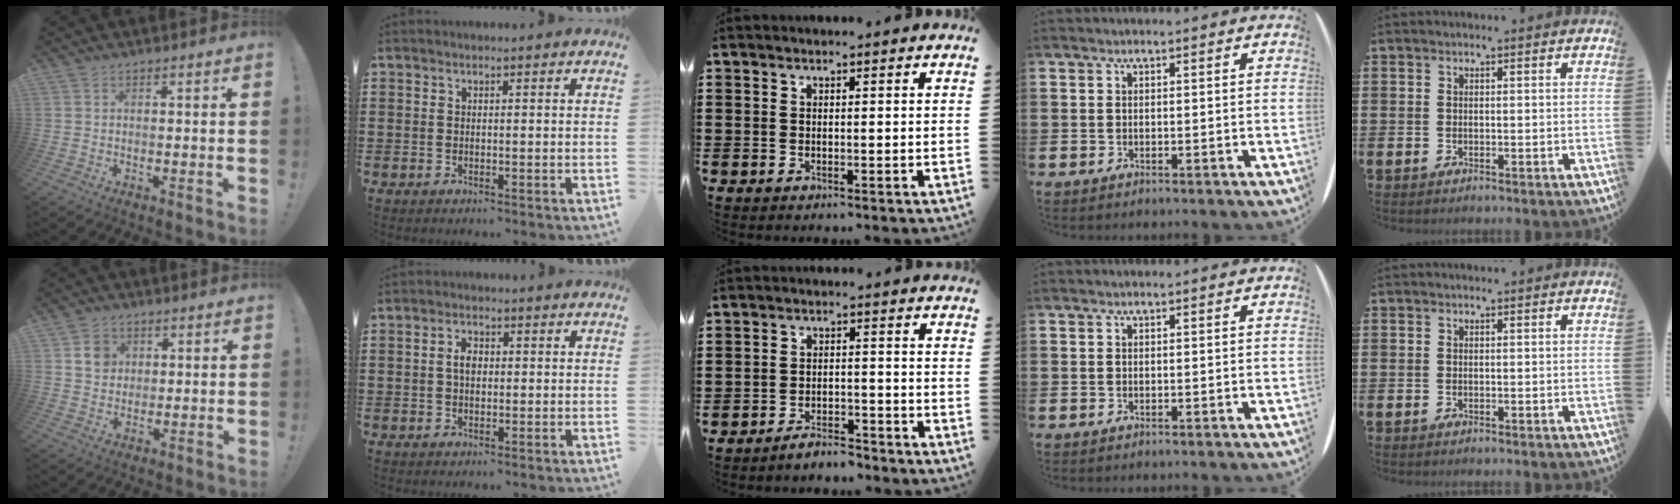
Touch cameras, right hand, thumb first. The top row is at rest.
{"thumb": {"total": 5.5, "force": [1.9, 5.0, 1.5], "torque": [-0.002, -0.008, 0.033]}, "index": {"total": 2.7, "force": [0.2, 1.5, 2.2], "torque": [-0.043, 0.008, 0.001]}, "middle": {"total": 3.6, "force": [-3.6, 0.5, 0.4], "torque": [-0.009, 0.006, -0.072]}}